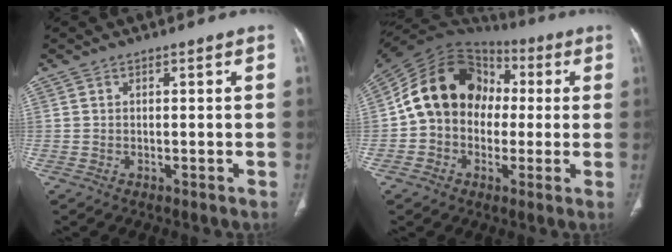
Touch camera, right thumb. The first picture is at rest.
{"total": 17.0, "force": [0.7, 13.7, 10.0], "torque": [-0.147, 0.042, 0.005]}